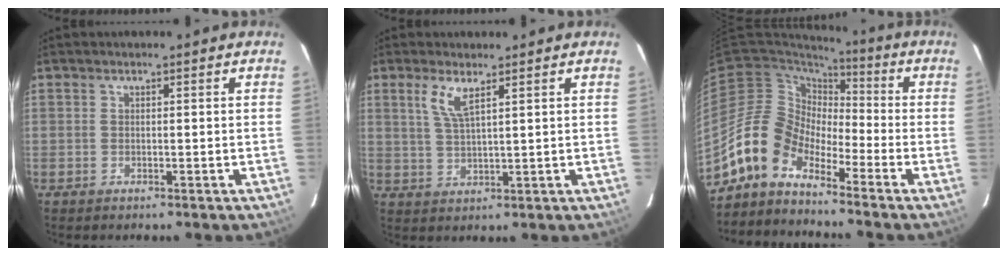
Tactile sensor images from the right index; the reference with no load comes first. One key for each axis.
{"total": 4.4, "fx": 2.5, "fy": 0.8, "fz": 3.6, "tx": -0.075, "ty": -0.002, "tz": 0.051}
{"total": 9.7, "fx": -7.7, "fy": 5.1, "fz": 3.1, "tx": -0.057, "ty": 0.027, "tz": -0.164}